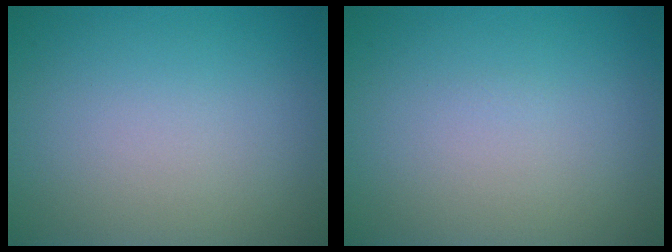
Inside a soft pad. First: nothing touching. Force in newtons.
{"total": 0.0}